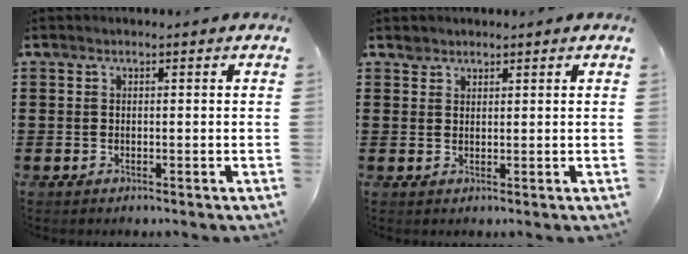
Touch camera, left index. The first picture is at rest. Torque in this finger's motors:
{"motor_torque": [0.06, -0.08, -0.02, -0.01]}